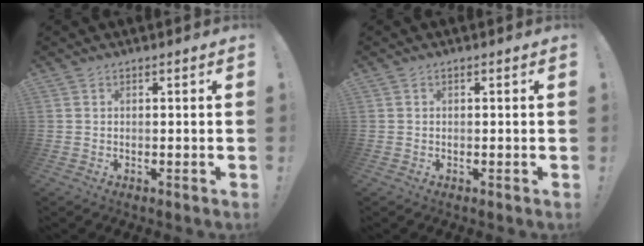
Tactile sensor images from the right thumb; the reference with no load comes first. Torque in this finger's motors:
{"motor_torque": [-0.32, -0.06, -0.26, 0.32, -0.03]}